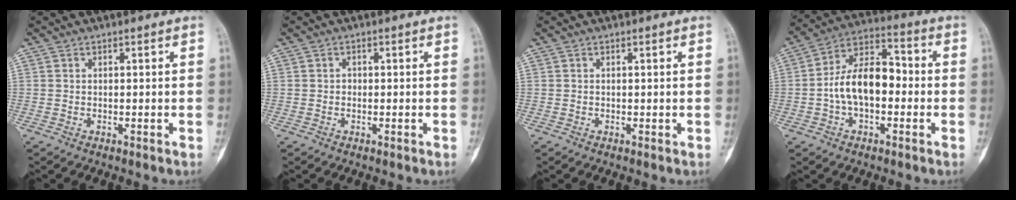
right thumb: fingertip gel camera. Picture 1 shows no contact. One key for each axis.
{"total": 0.6, "fx": -0.1, "fy": 0.6, "fz": 0.2, "tx": 0.002, "ty": 0.003, "tz": -0.003}
{"total": 0.0}
{"total": 12.9, "fx": -1.5, "fy": 7.6, "fz": 10.3, "tx": -0.170, "ty": 0.044, "tz": -0.036}